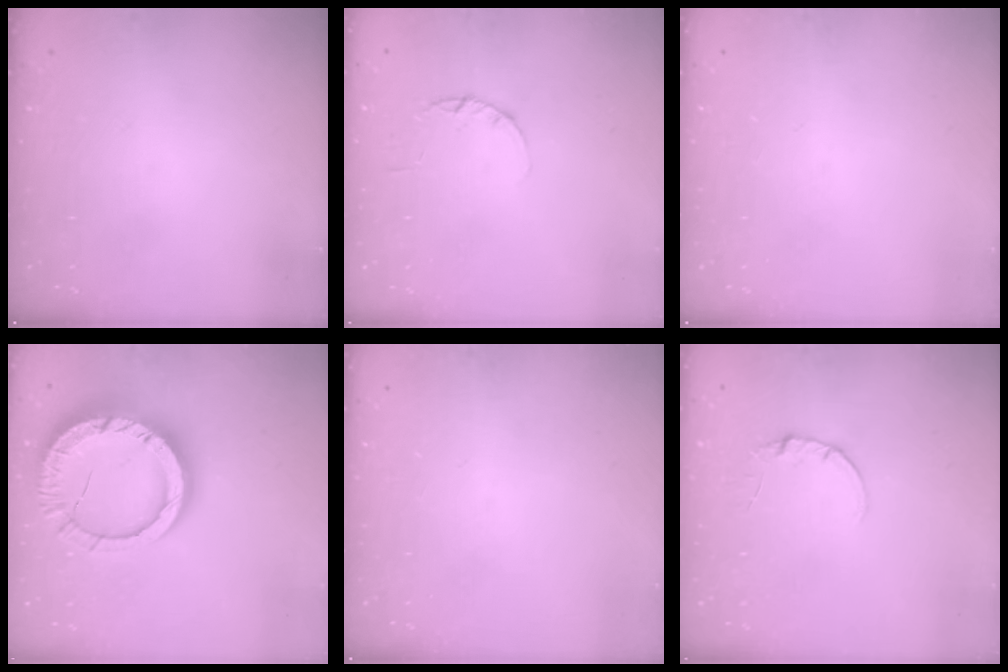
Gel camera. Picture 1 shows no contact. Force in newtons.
{"total": 2.2, "press": 2.2, "slide": 0.4}
{"total": 0.0}
{"total": 19.3, "press": 19.2, "slide": 1.7}
{"total": 0.0}
{"total": 3.3, "press": 3.3, "slide": 0.4}